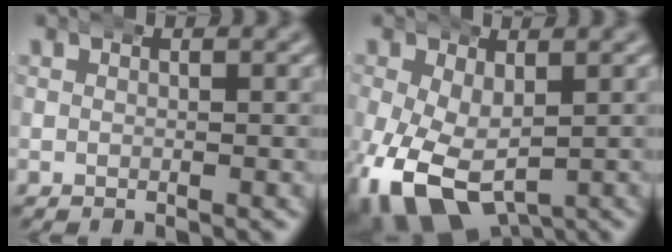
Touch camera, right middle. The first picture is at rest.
{"total": 9.6, "force": [-3.6, 6.5, 6.1], "torque": [-0.141, -0.062, -0.029]}